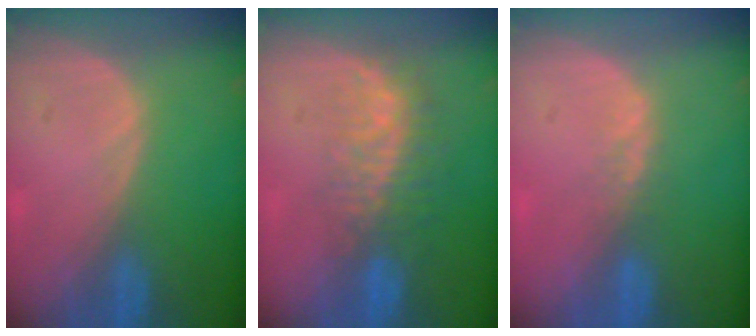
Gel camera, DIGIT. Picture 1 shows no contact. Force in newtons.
{"total": 8.3, "press": 6.9, "slide": 4.6}
{"total": 1.7, "press": 1.4, "slide": 0.9}